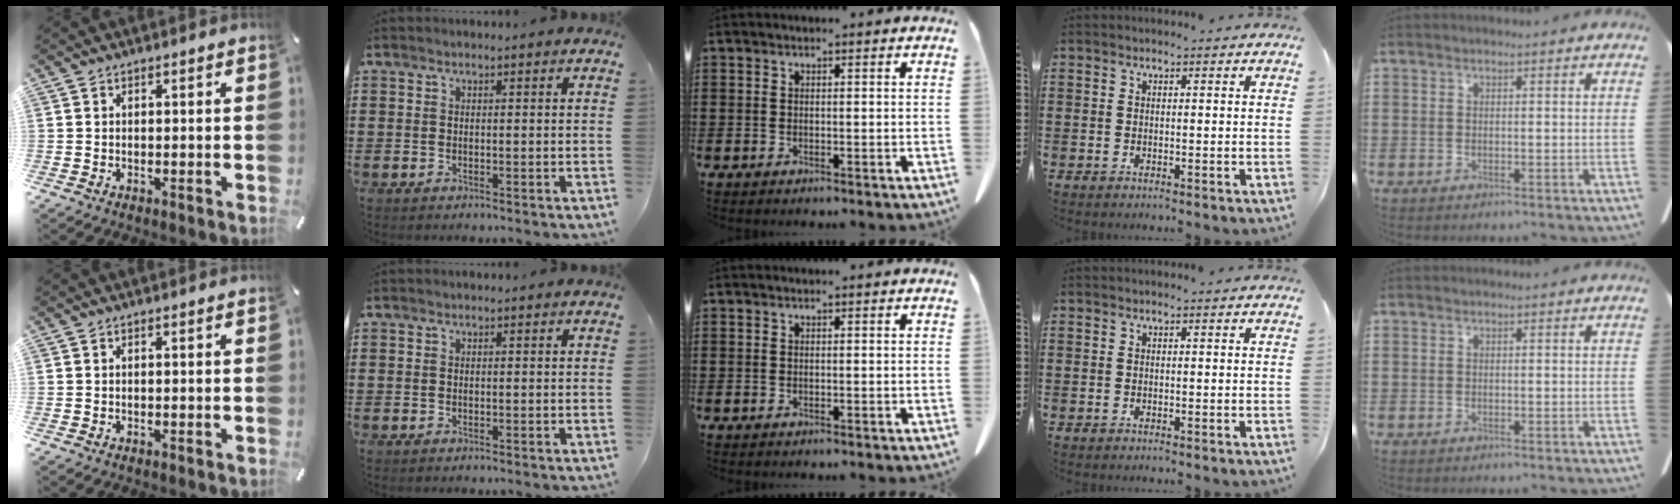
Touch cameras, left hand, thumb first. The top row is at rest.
{}